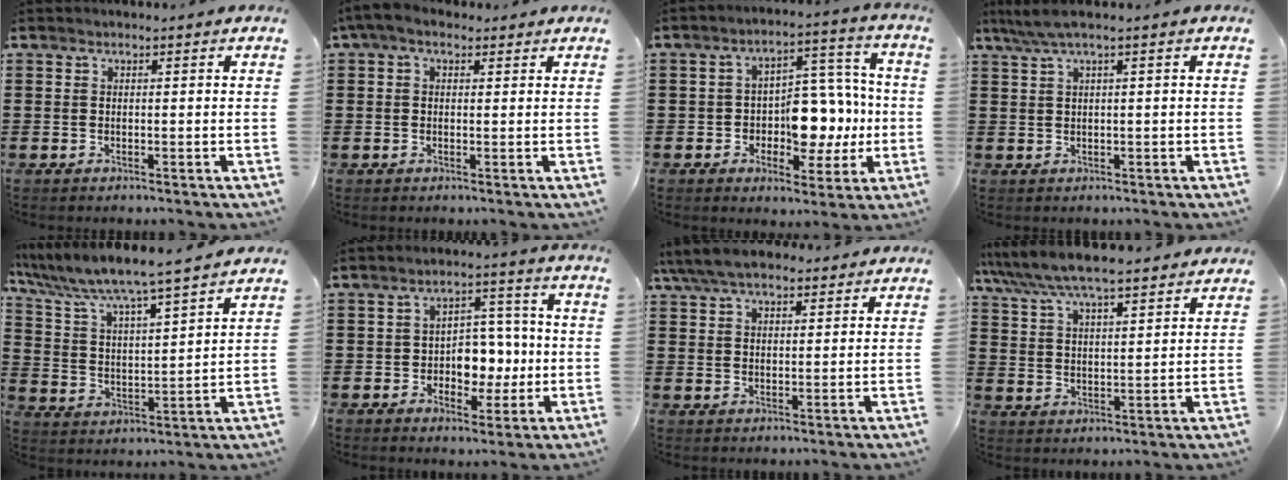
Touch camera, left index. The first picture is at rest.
{"total": 2.8, "force": [1.2, 1.5, 2.1], "torque": [-0.043, 0.008, 0.022]}
{"total": 9.4, "force": [-1.2, 6.8, 6.3], "torque": [-0.100, 0.012, -0.018]}
{"total": 2.2, "force": [0.7, -0.1, 2.1], "torque": [-0.047, -0.003, 0.008]}
{"total": 5.9, "force": [5.5, -0.5, 2.0], "torque": [-0.066, -0.039, 0.086]}
{"total": 6.4, "force": [-1.0, 5.1, 3.9], "torque": [-0.068, 0.011, -0.022]}
{"total": 6.6, "force": [5.4, 2.1, 3.1], "torque": [-0.075, -0.004, 0.103]}
{"total": 7.3, "force": [6.7, 0.6, 2.8], "torque": [-0.080, -0.029, 0.118]}